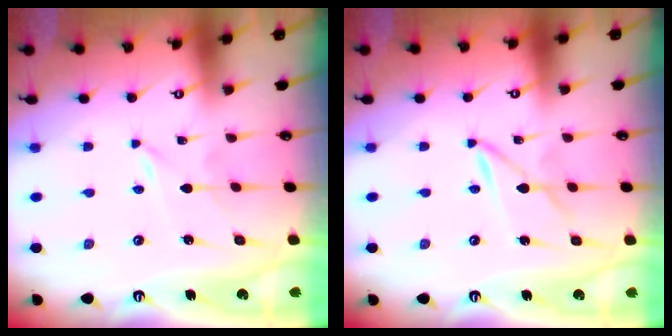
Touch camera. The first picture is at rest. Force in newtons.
{"total": 2.1, "press": 2.1, "slide": 0.2}